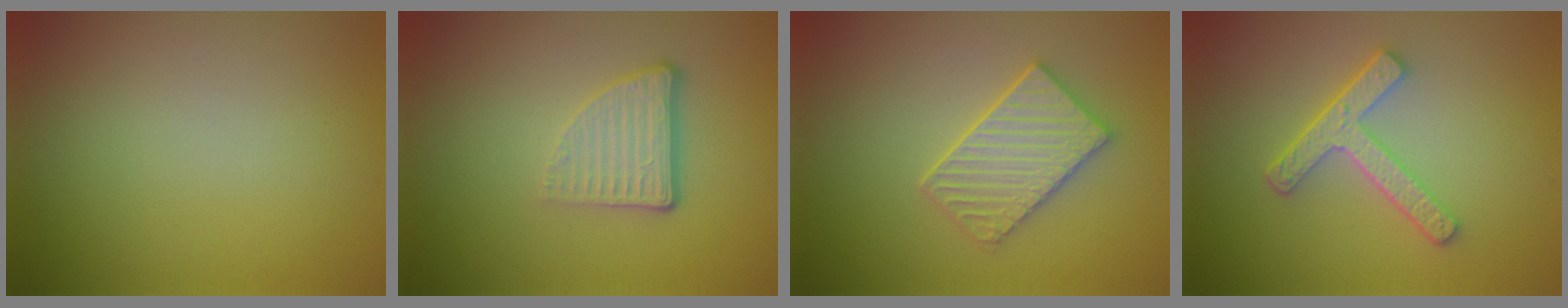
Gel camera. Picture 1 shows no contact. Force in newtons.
{"total": 3.7, "press": 2.4, "slide": 2.8}
{"total": 3.8, "press": 3.5, "slide": 1.4}
{"total": 4.4, "press": 3.3, "slide": 3.0}